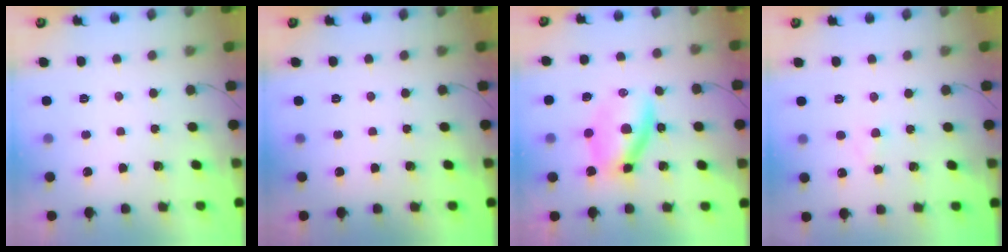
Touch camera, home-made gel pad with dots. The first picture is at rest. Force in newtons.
{"total": 0.0}
{"total": 8.0, "press": 7.7, "slide": 2.4}
{"total": 1.8, "press": 1.6, "slide": 0.9}